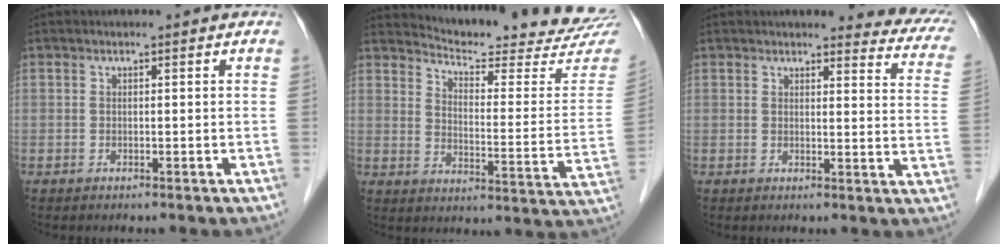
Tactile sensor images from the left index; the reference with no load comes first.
{"total": 21.0, "force": [20.4, 1.1, 4.7], "torque": [-0.068, -0.110, 0.245]}
{"total": 11.0, "force": [10.3, 2.2, 3.0], "torque": [0.003, -0.049, 0.076]}